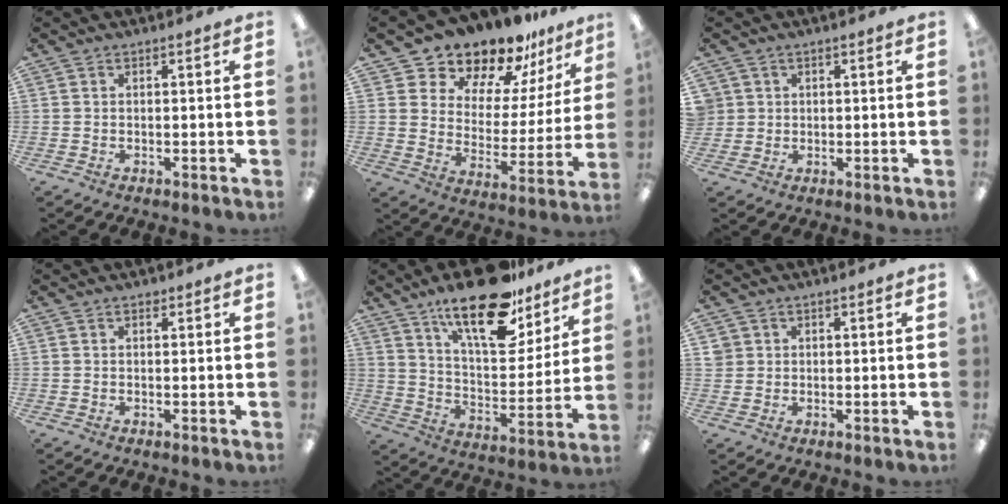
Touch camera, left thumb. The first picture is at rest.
{"total": 13.2, "force": [12.1, 5.0, 2.2], "torque": [-0.056, -0.103, 0.223]}
{"total": 2.7, "force": [0.8, 2.6, -0.3], "torque": [0.005, 0.002, 0.012]}
{"total": 0.9, "force": [0.7, 0.4, 0.4], "torque": [-0.001, -0.002, 0.010]}
{"total": 21.5, "force": [15.1, 8.5, 12.7], "torque": [-0.202, -0.090, 0.257]}
{"total": 2.2, "force": [0.8, 2.0, 0.2], "torque": [-0.007, 0.004, 0.015]}